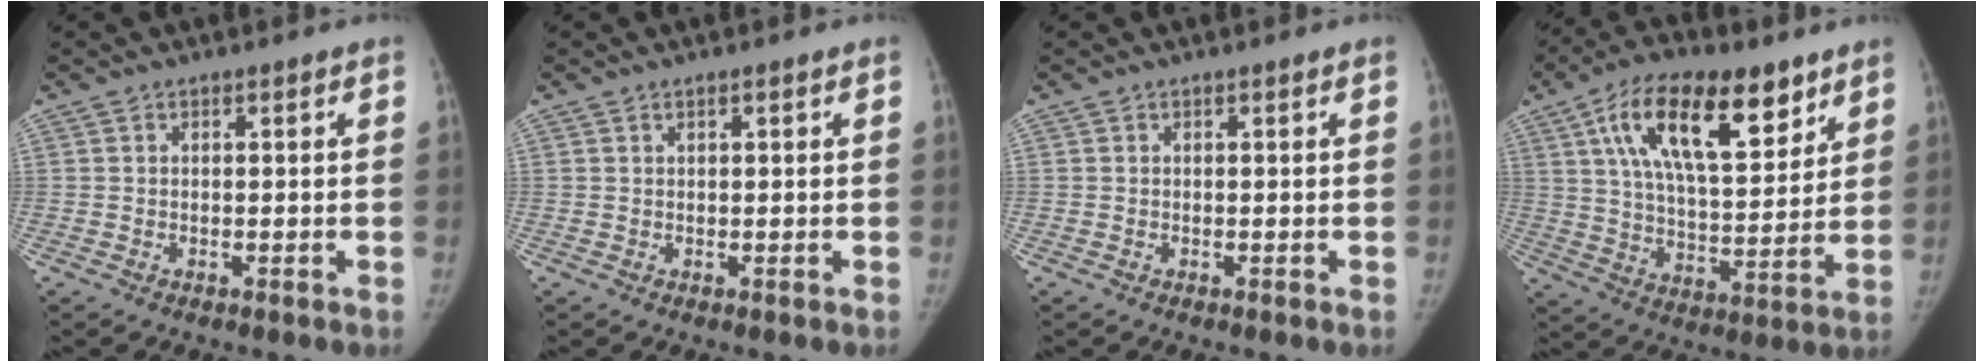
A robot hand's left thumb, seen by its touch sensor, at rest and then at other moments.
{"total": 0.6, "force": [0.3, 0.2, 0.5], "torque": [-0.007, 0.000, 0.005]}
{"total": 0.0}
{"total": 20.9, "force": [10.5, 9.2, 15.6], "torque": [-0.231, -0.027, 0.182]}